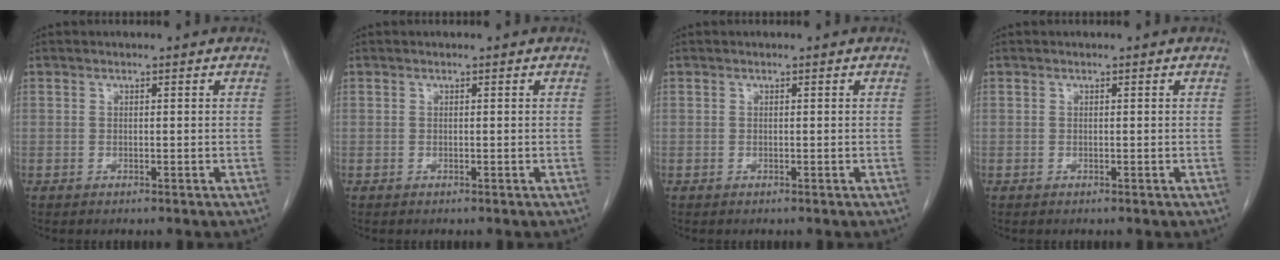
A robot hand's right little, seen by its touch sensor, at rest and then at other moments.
{"total": 0.0}
{"total": 0.0}
{"total": 0.0}